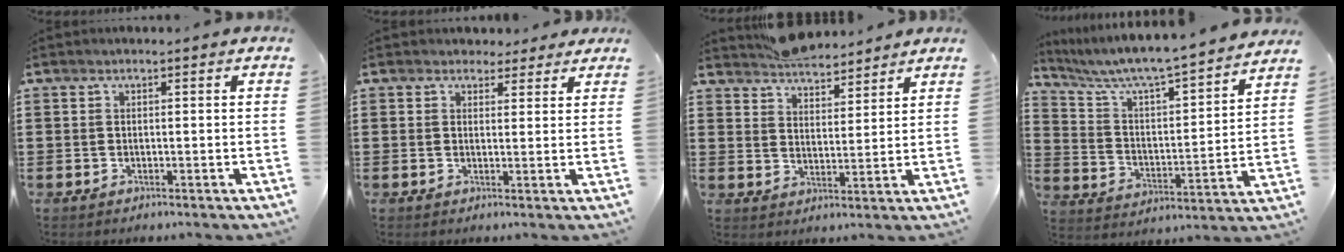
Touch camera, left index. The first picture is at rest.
{"total": 2.4, "force": [2.0, 1.3, 0.2], "torque": [-0.003, 0.004, 0.036]}
{"total": 5.7, "force": [5.5, 1.3, 0.2], "torque": [-0.023, -0.012, 0.108]}
{"total": 5.9, "force": [5.5, -0.1, 2.3], "torque": [-0.070, -0.049, 0.085]}